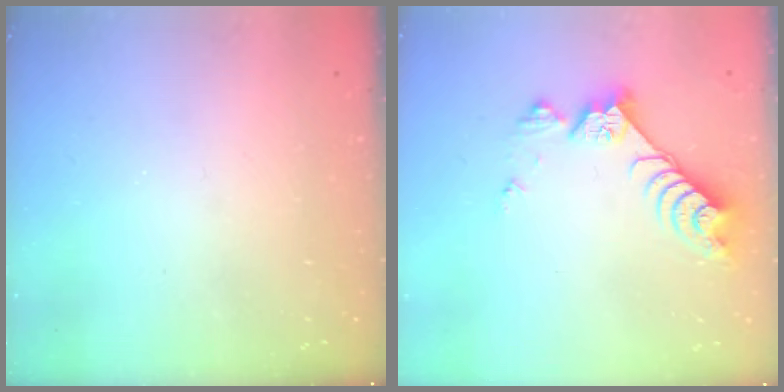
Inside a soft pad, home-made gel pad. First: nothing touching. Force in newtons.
{"total": 8.8, "press": 8.7, "slide": 0.2}